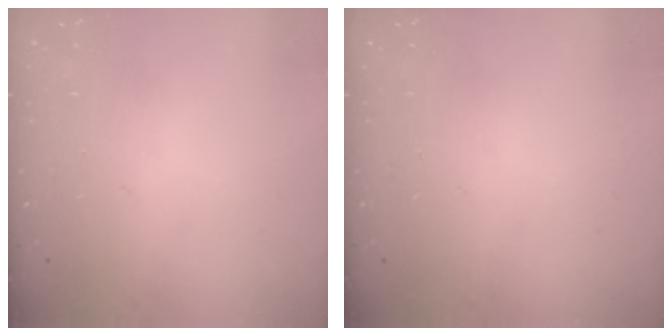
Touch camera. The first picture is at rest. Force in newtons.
{"total": 0.0}